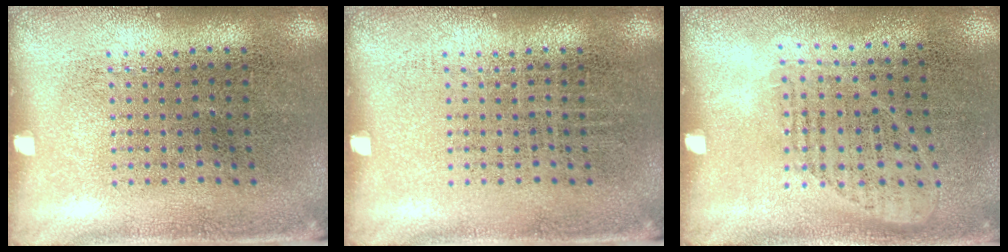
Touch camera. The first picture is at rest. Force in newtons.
{"total": 0.0}
{"total": 0.9, "press": 0.8, "slide": 0.5}